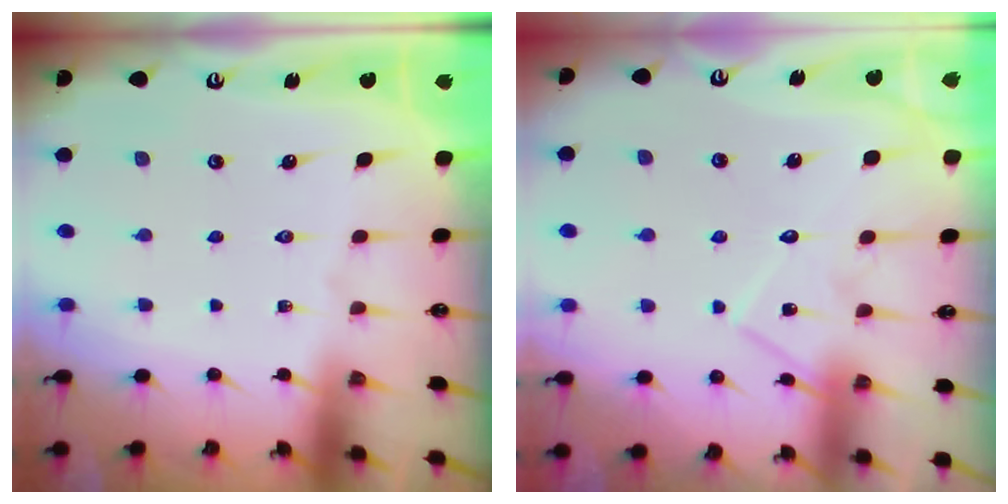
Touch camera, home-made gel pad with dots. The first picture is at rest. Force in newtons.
{"total": 12.8, "press": 12.8, "slide": 0.8}